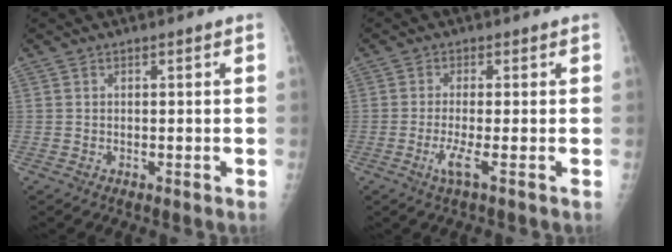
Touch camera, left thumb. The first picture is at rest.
{"total": 3.6, "force": [-1.5, -0.3, 3.3], "torque": [-0.078, -0.010, -0.033]}